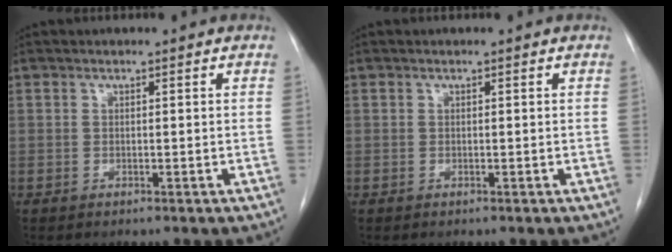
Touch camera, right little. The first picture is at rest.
{"total": 0.0}